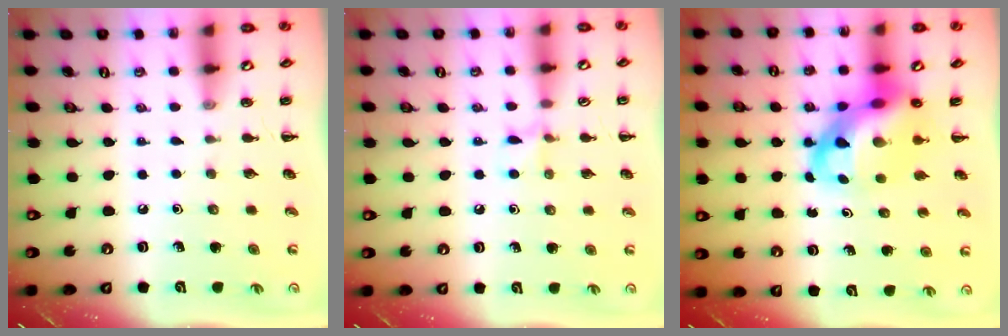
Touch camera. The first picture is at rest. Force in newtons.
{"total": 6.1, "press": 5.8, "slide": 1.9}
{"total": 12.8, "press": 12.3, "slide": 3.4}